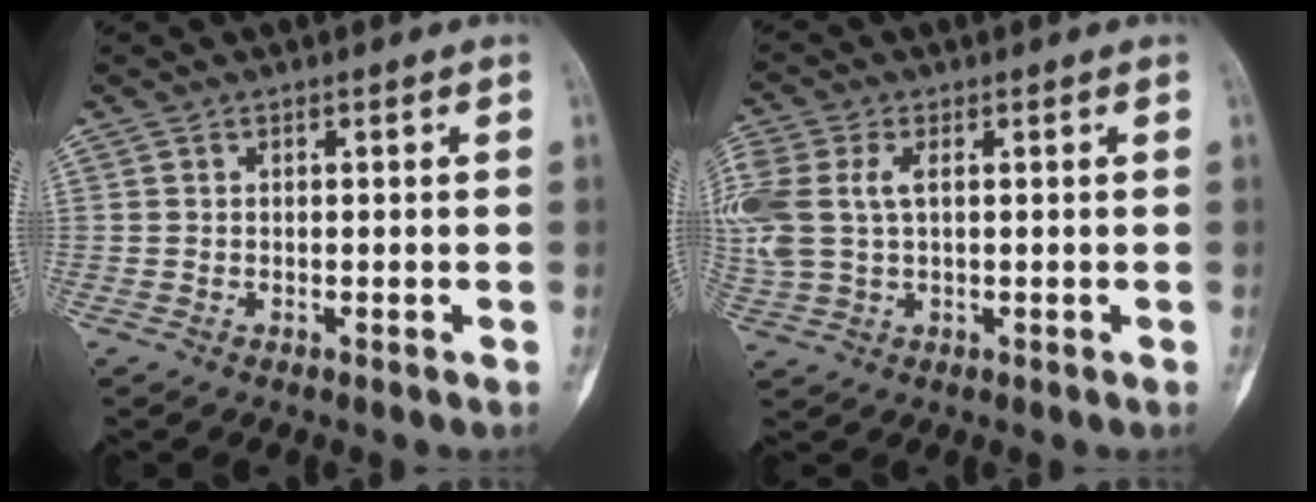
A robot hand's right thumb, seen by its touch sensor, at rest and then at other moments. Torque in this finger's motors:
{"motor_torque": [0.76, 0.81, 0.96, 0.26, 0.15]}